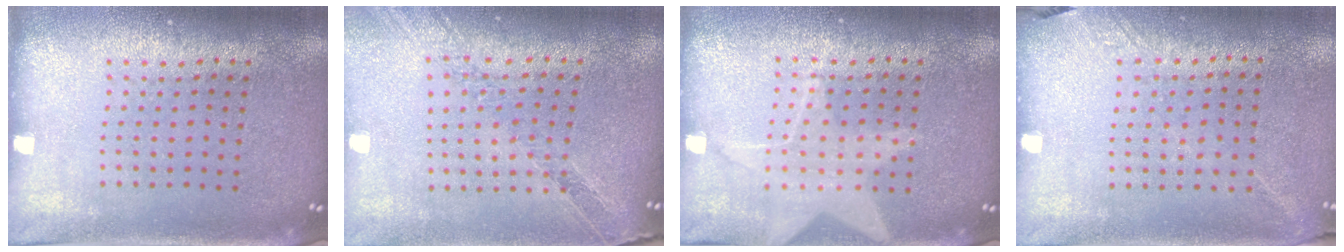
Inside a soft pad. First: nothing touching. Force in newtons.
{"total": 1.1, "press": 1.1, "slide": 0.1}
{"total": 1.4, "press": 1.3, "slide": 0.4}
{"total": 1.2, "press": 0.9, "slide": 0.8}